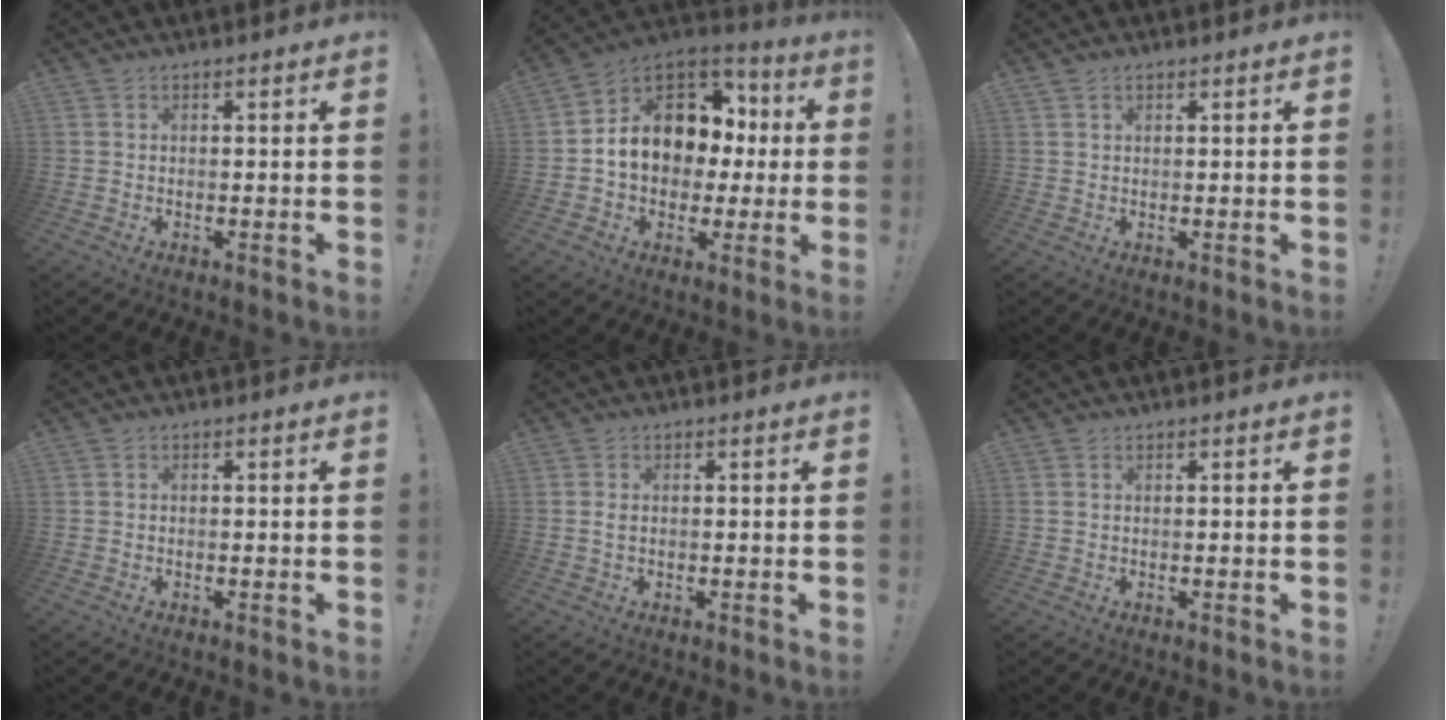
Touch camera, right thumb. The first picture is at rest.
{"total": 14.2, "force": [2.2, 11.5, 8.0], "torque": [-0.123, -0.001, 0.056]}
{"total": 1.1, "force": [0.8, 0.4, 0.6], "torque": [-0.004, -0.004, 0.013]}
{"total": 0.5, "force": [-0.3, 0.4, 0.0], "torque": [-0.009, 0.004, -0.005]}
{"total": 0.9, "force": [0.2, 0.5, 0.8], "torque": [-0.007, 0.000, 0.001]}
{"total": 0.0}